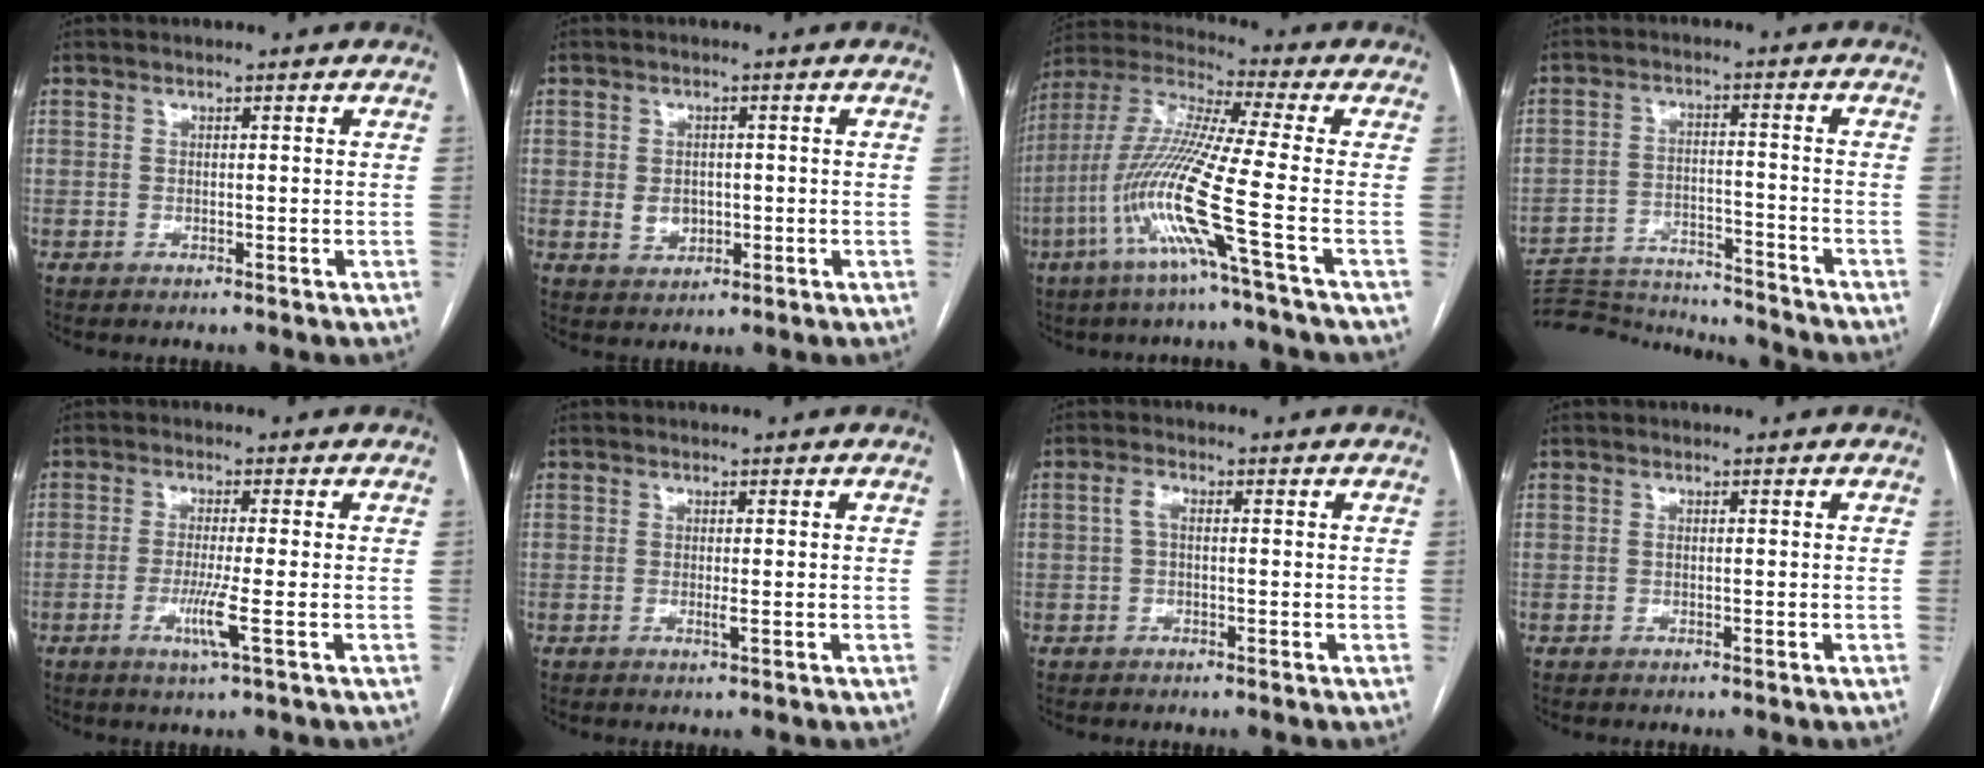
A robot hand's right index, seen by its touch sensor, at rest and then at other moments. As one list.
[{"total": 3.4, "force": [-0.3, 2.8, 2.0], "torque": [-0.032, 0.003, 0.006]}, {"total": 14.7, "force": [-5.6, -1.7, 13.4], "torque": [-0.286, -0.014, -0.119]}, {"total": 15.9, "force": [-15.6, 0.5, 3.2], "torque": [-0.057, -0.002, -0.237]}, {"total": 4.3, "force": [-1.5, -0.7, 4.0], "torque": [-0.086, -0.013, -0.031]}, {"total": 0.8, "force": [-0.1, -0.1, 0.8], "torque": [-0.017, -0.002, -0.003]}, {"total": 1.9, "force": [0.1, 0.8, 1.7], "torque": [-0.037, 0.006, -0.001]}, {"total": 0.0}]